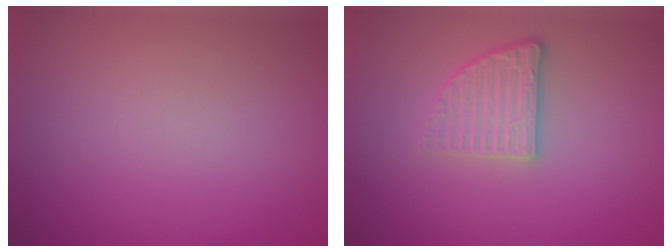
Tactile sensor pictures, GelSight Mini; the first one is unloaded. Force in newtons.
{"total": 3.0, "press": 2.3, "slide": 1.8}